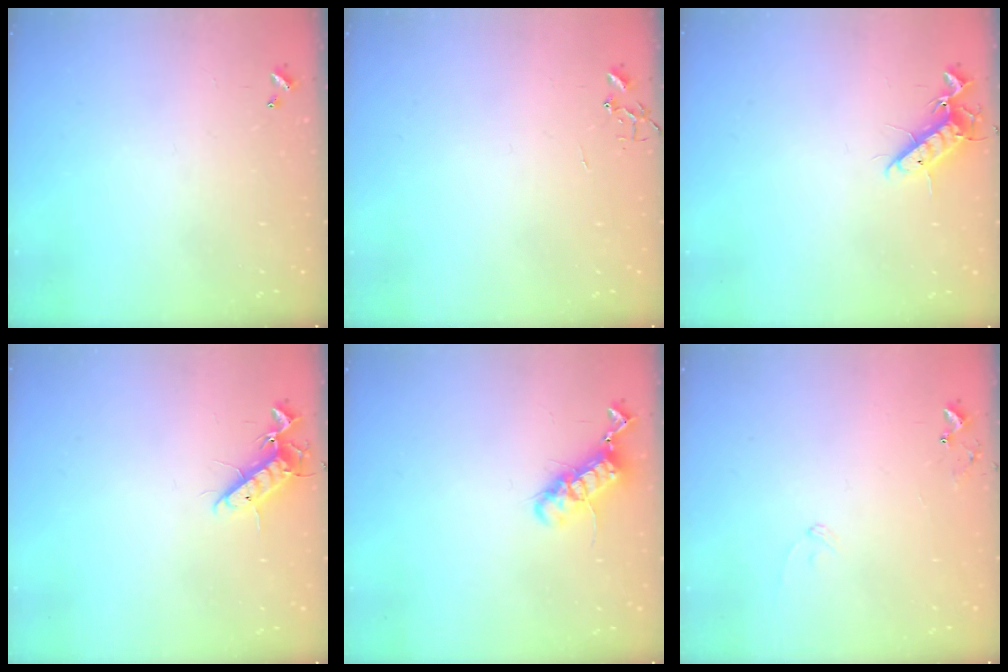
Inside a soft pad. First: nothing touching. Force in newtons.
{"total": 0.0}
{"total": 12.1, "press": 11.9, "slide": 2.0}
{"total": 12.1, "press": 11.9, "slide": 2.0}
{"total": 12.5, "press": 12.5, "slide": 0.9}
{"total": 7.8, "press": 7.7, "slide": 0.5}